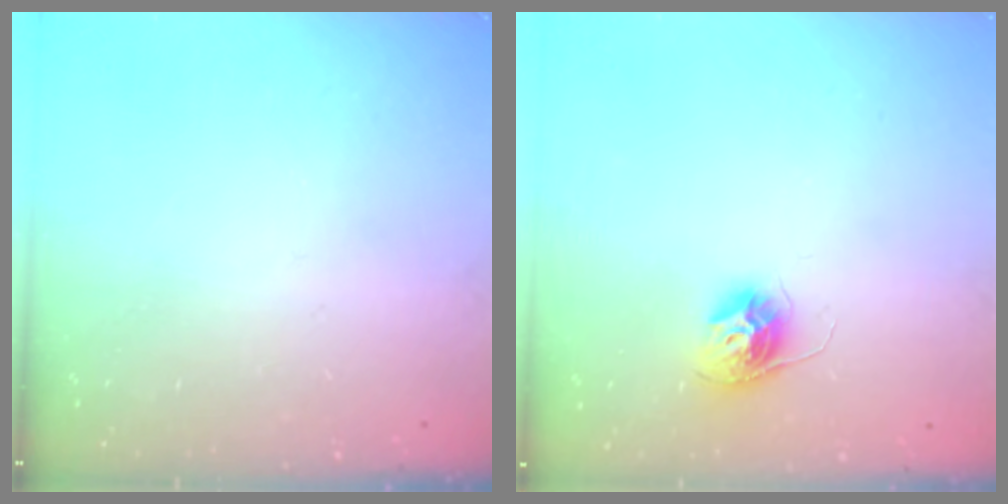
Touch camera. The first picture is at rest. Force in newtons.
{"total": 10.8, "press": 10.8, "slide": 0.8}